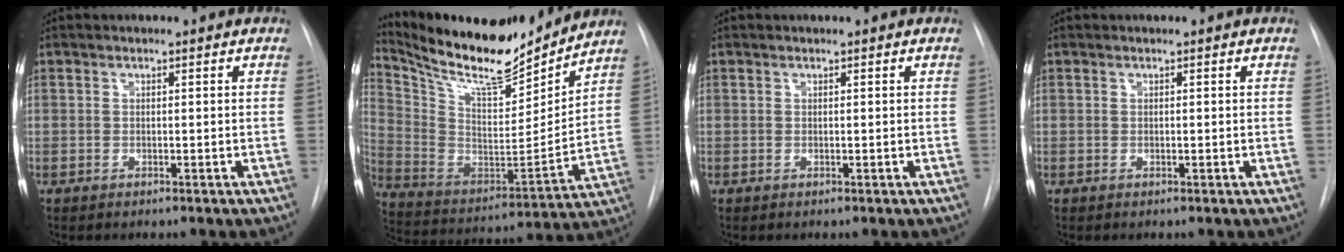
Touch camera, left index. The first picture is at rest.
{"total": 20.2, "force": [18.1, 3.1, 8.4], "torque": [-0.166, -0.017, 0.306]}
{"total": 0.0}
{"total": 0.0}